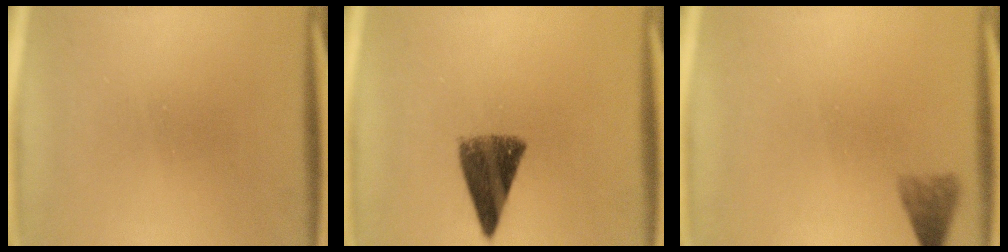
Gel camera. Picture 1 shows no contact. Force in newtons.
{"total": 8.8}
{"total": 2.9}